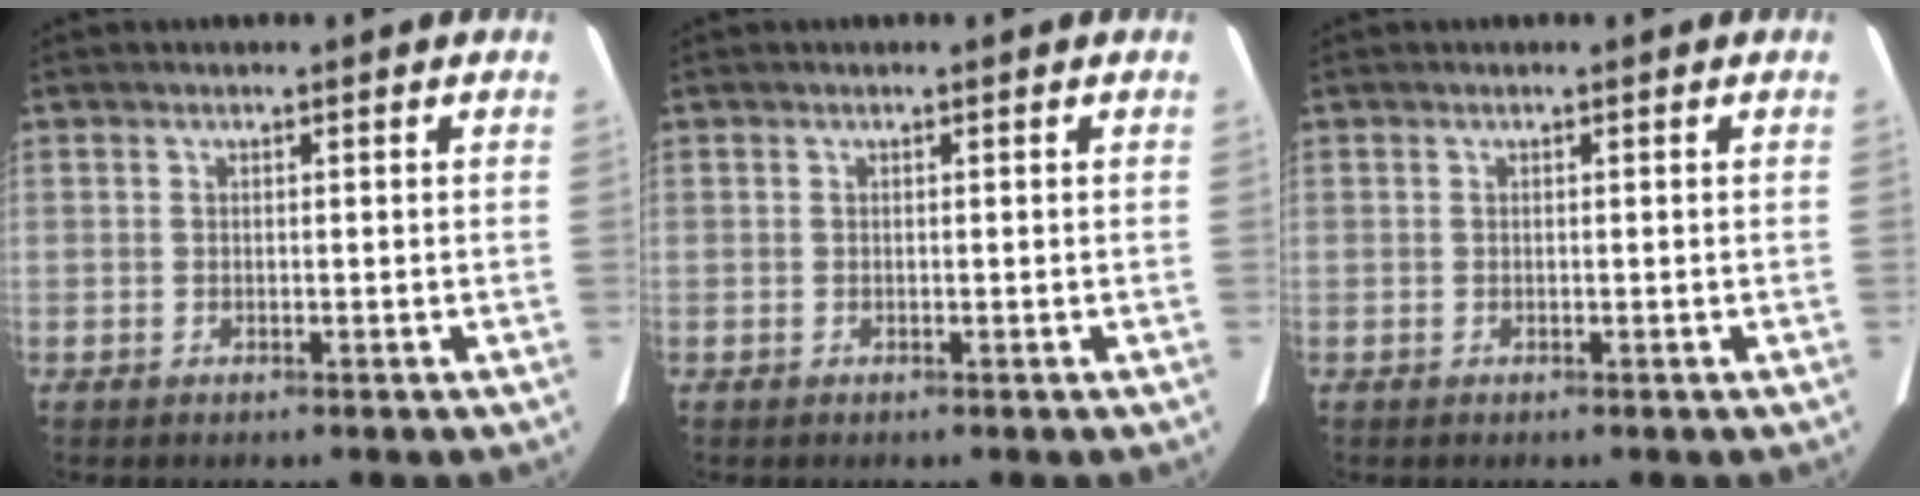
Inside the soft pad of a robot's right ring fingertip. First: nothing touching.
{"total": 0.0}
{"total": 0.0}